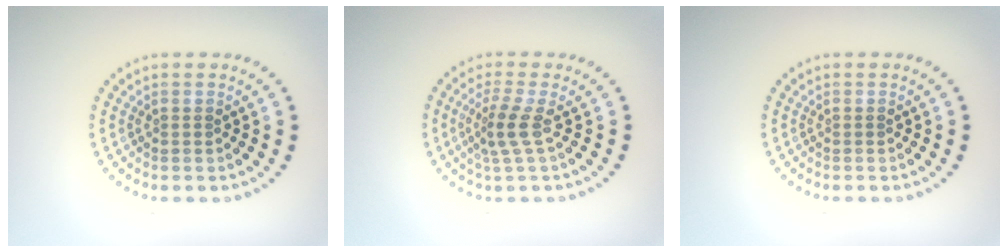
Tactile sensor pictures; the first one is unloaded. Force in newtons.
{"total": 2.4, "press": 1.8, "slide": 1.7}
{"total": 0.0}